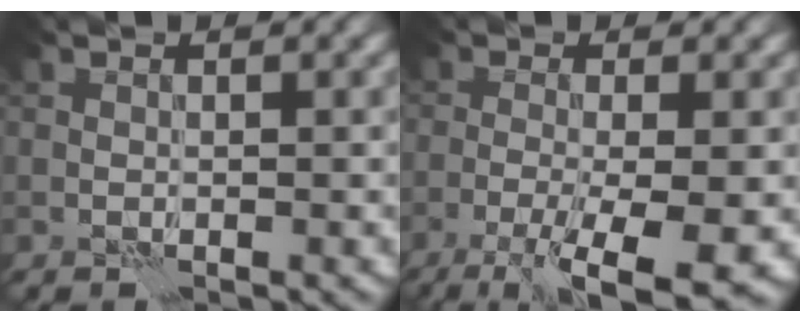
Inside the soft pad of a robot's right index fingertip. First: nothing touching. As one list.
[{"total": 7.7, "force": [-4.2, 1.5, 6.3], "torque": [-0.103, -0.009, -0.070]}]